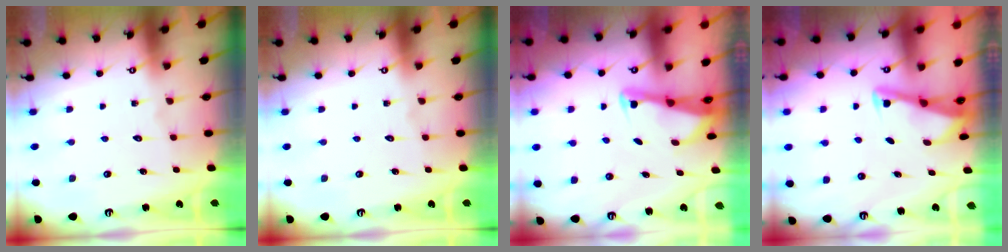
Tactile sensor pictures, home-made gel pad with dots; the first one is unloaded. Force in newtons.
{"total": 0.0}
{"total": 2.6, "press": 2.6, "slide": 0.2}
{"total": 2.9, "press": 2.9, "slide": 0.3}